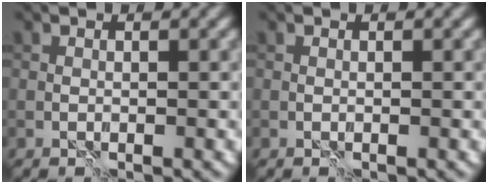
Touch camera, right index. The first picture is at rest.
{"total": 0.0}